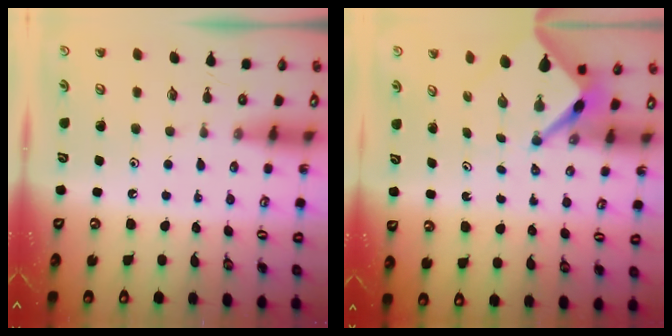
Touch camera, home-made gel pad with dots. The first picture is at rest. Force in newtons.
{"total": 3.6, "press": 3.6, "slide": 0.2}